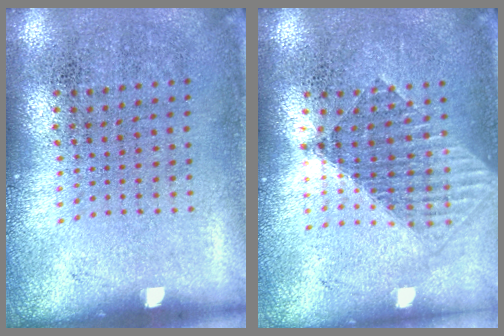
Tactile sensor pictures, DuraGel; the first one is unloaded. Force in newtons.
{"total": 1.5, "press": 1.3, "slide": 0.9}